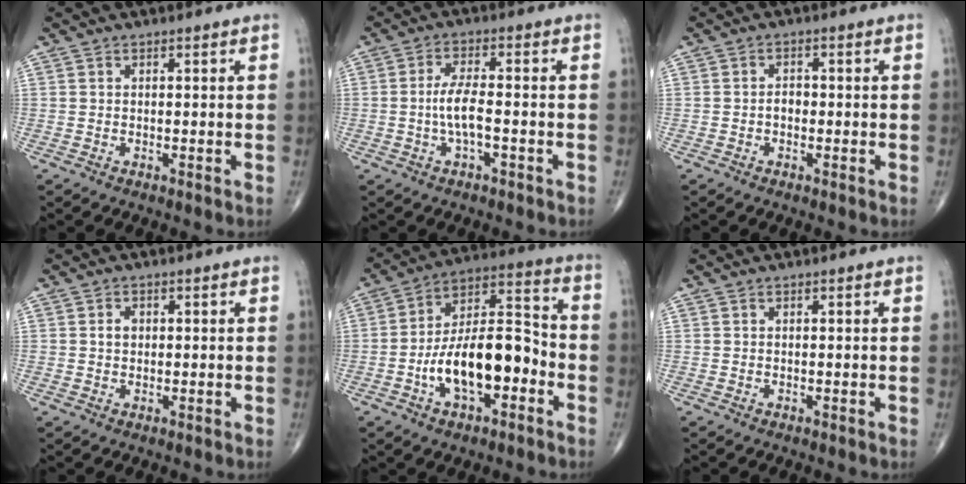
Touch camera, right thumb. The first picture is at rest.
{"total": 7.0, "force": [-1.4, 2.2, 6.5], "torque": [-0.146, 0.020, -0.028]}
{"total": 1.8, "force": [-0.5, 1.3, 1.1], "torque": [-0.009, 0.006, -0.012]}
{"total": 1.7, "force": [0.3, 1.4, 0.9], "torque": [-0.008, 0.003, 0.005]}
{"total": 16.7, "force": [-4.9, 8.0, 13.8], "torque": [-0.218, 0.047, -0.085]}
{"total": 0.0}